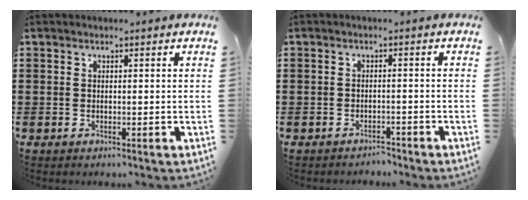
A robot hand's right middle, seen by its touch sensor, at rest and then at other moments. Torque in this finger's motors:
{"motor_torque": [-1.20, 0.39, -0.27, -0.07]}